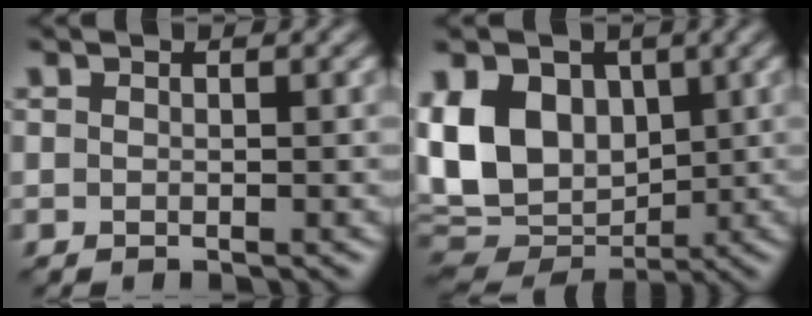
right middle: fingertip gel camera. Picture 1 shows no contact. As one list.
[{"total": 12.5, "force": [2.4, 9.3, 8.0], "torque": [-0.163, 0.012, 0.039]}]